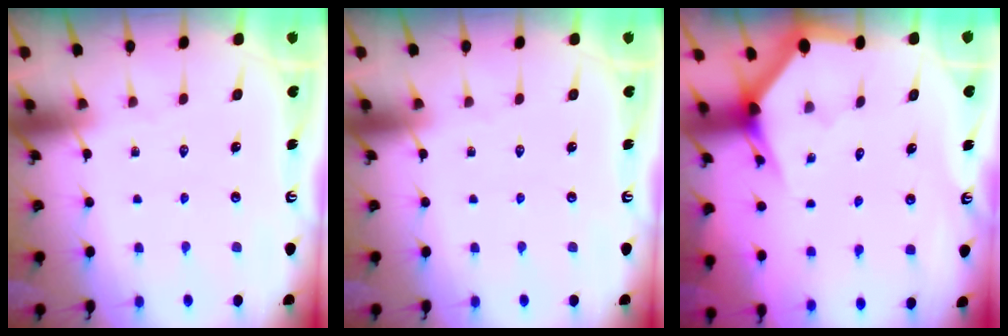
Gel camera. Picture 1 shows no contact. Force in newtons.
{"total": 0.0}
{"total": 2.7, "press": 2.7, "slide": 0.1}